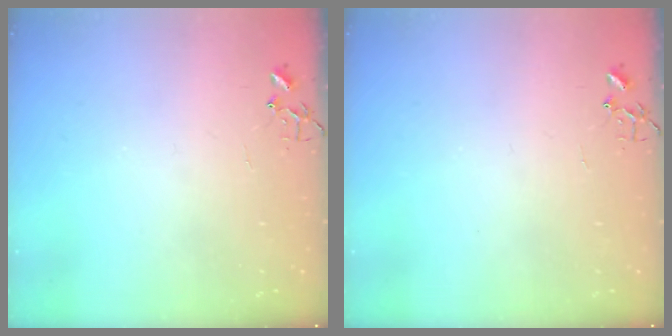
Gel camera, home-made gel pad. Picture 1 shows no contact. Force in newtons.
{"total": 0.0}